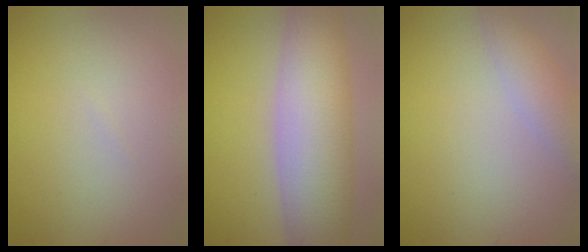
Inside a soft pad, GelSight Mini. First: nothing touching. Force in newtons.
{"total": 8.8, "press": 8.7, "slide": 0.7}
{"total": 2.5, "press": 2.5, "slide": 0.2}